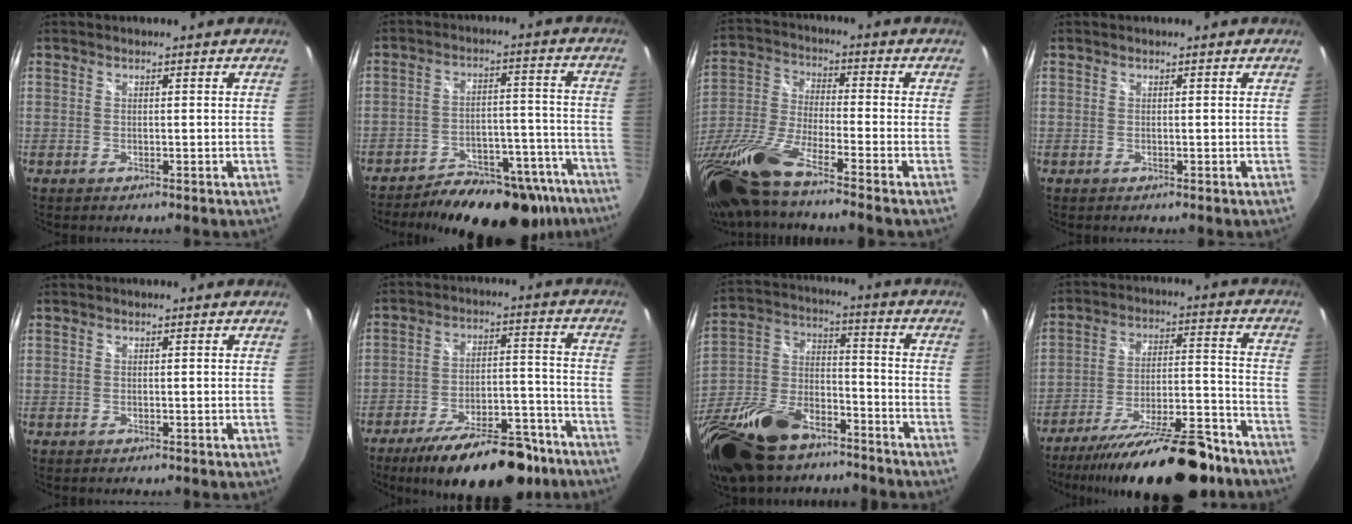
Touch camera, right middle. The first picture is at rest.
{"total": 21.5, "force": [-17.7, 8.6, 8.8], "torque": [-0.125, 0.030, -0.215]}
{"total": 16.7, "force": [-12.1, 1.0, 11.5], "torque": [-0.242, -0.047, -0.242]}
{"total": 0.0}
{"total": 0.0}
{"total": 21.3, "force": [-16.2, 7.6, 11.6], "torque": [-0.190, -0.004, -0.228]}
{"total": 26.2, "force": [-18.2, 12.4, 14.2], "torque": [-0.315, -0.012, -0.311]}
{"total": 24.3, "force": [-19.6, 6.2, 12.9], "torque": [-0.220, -0.025, -0.284]}